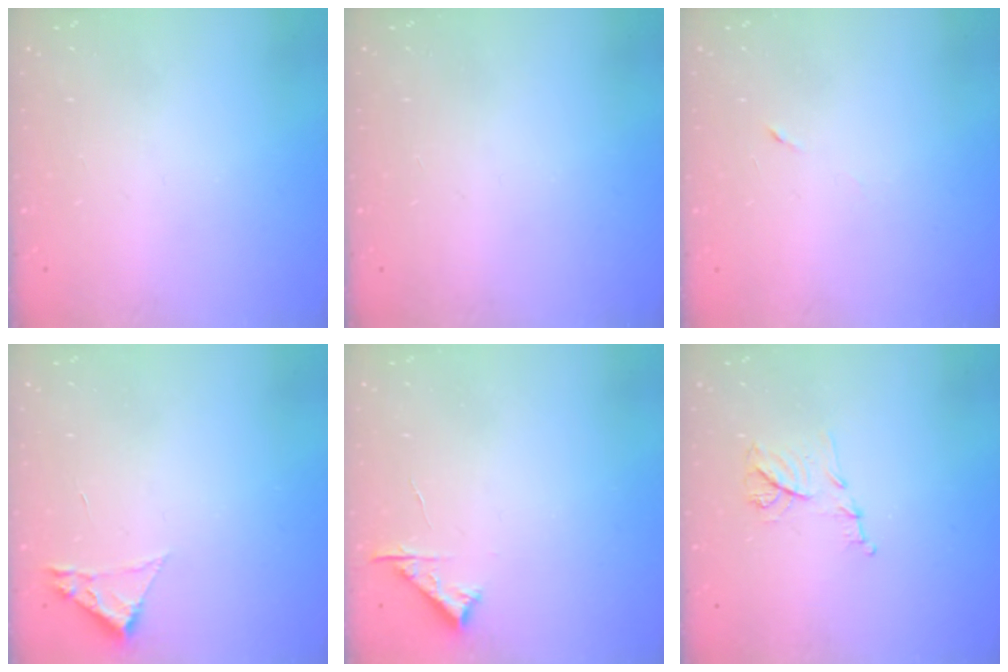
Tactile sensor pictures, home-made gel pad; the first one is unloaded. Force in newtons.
{"total": 0.0}
{"total": 3.3, "press": 3.0, "slide": 1.4}
{"total": 1.8, "press": 1.8, "slide": 0.2}
{"total": 4.7, "press": 4.6, "slide": 0.6}
{"total": 8.8, "press": 8.7, "slide": 1.0}